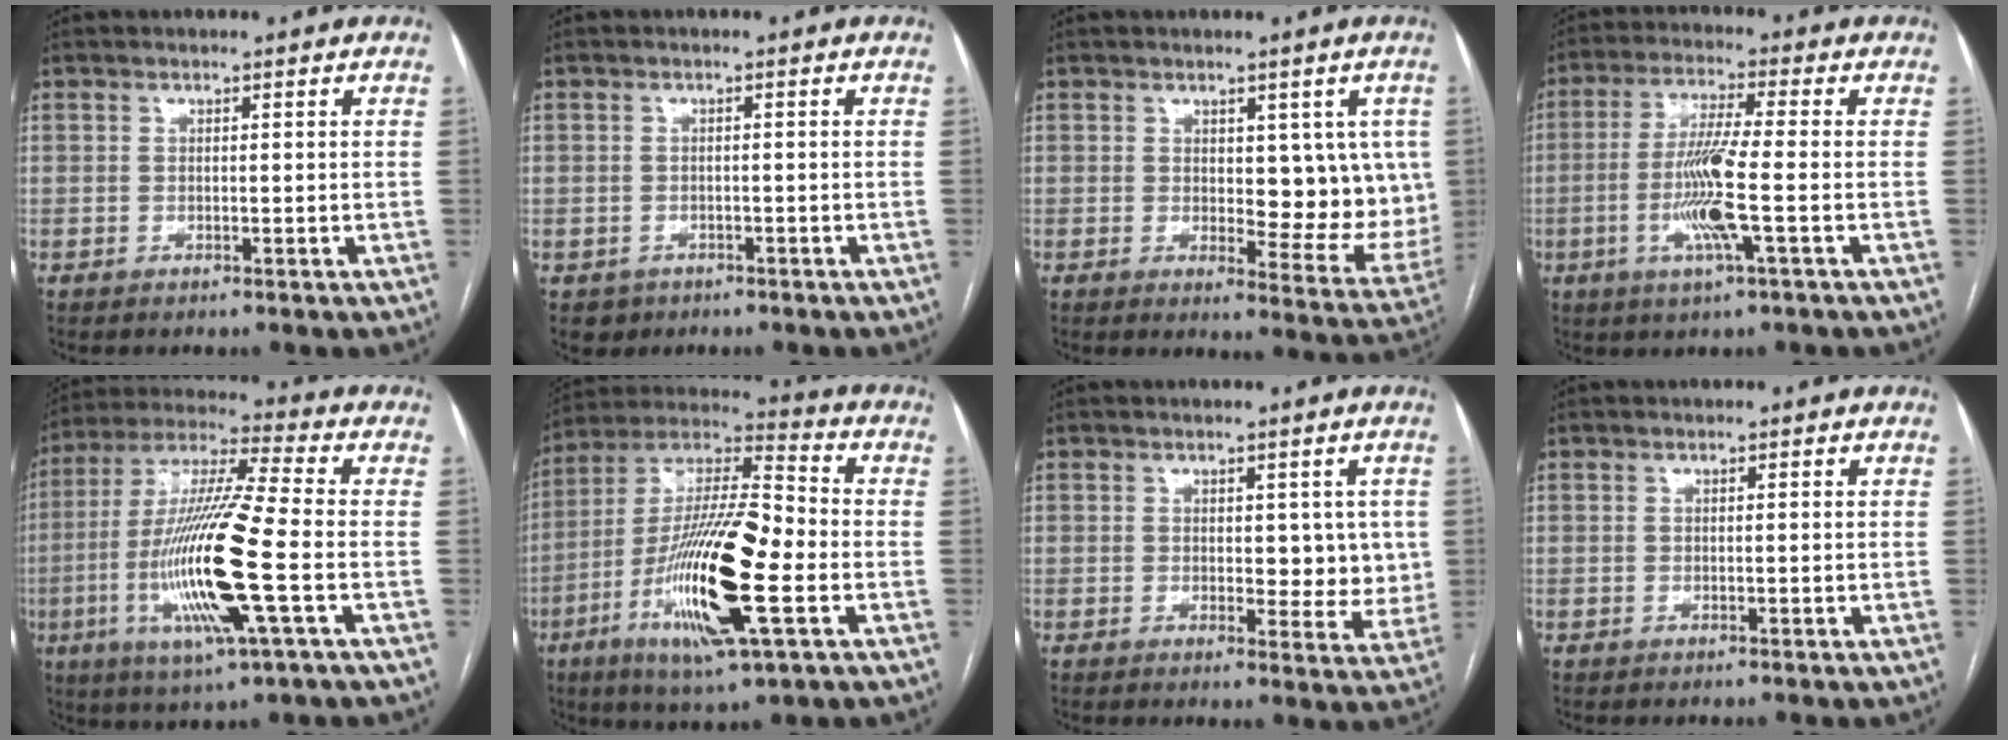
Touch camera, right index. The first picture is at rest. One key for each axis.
{"total": 2.5, "fx": -1.3, "fy": 2.1, "fz": 0.1, "tx": -0.002, "ty": 0.007, "tz": -0.016}
{"total": 9.7, "fx": 1.4, "fy": 4.6, "fz": 8.4, "tx": -0.083, "ty": -0.005, "tz": 0.025}
{"total": 9.5, "fx": -2.2, "fy": -0.2, "fz": 9.3, "tx": -0.187, "ty": -0.009, "tz": -0.047}
{"total": 18.7, "fx": -4.2, "fy": 0.9, "fz": 18.2, "tx": -0.374, "ty": -0.015, "tz": -0.082}
{"total": 21.6, "fx": -5.9, "fy": 3.4, "fz": 20.5, "tx": -0.404, "ty": -0.016, "tz": -0.105}
{"total": 5.8, "fx": 0.9, "fy": 3.4, "fz": 4.6, "tx": -0.037, "ty": 0.000, "tz": 0.015}
{"total": 0.0}